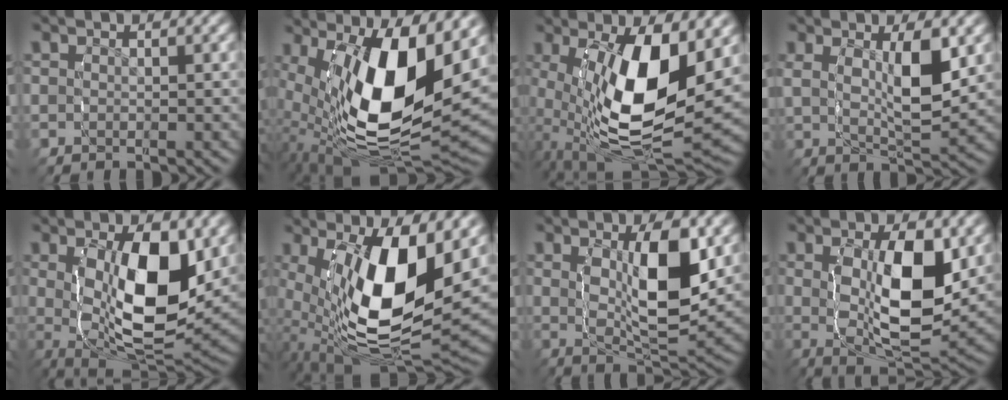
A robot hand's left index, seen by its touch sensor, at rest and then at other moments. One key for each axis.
{"total": 15.7, "fx": -0.3, "fy": 8.1, "fz": 13.4, "tx": -0.246, "ty": -0.032, "tz": 0.016}
{"total": 12.8, "fx": -0.1, "fy": 6.3, "fz": 11.1, "tx": -0.209, "ty": -0.032, "tz": 0.017}
{"total": 5.6, "fx": 1.0, "fy": 2.1, "fz": 5.1, "tx": -0.094, "ty": -0.013, "tz": 0.024}
{"total": 12.7, "fx": -0.6, "fy": 6.9, "fz": 10.6, "tx": -0.202, "ty": -0.044, "tz": 0.016}
{"total": 14.1, "fx": -0.5, "fy": 7.3, "fz": 12.0, "tx": -0.231, "ty": -0.036, "tz": 0.013}
{"total": 8.4, "fx": 0.9, "fy": 3.3, "fz": 7.6, "tx": -0.141, "ty": -0.018, "tz": 0.027}
{"total": 9.8, "fx": 0.0, "fy": 4.6, "fz": 8.6, "tx": -0.154, "ty": -0.025, "tz": 0.016}